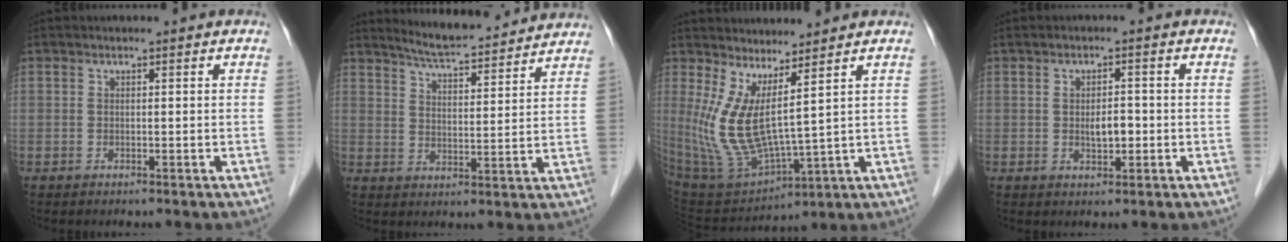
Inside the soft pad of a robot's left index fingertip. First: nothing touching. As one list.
[{"total": 12.3, "force": [11.7, 1.0, 3.9], "torque": [-0.067, 0.010, 0.166]}, {"total": 9.8, "force": [3.5, 1.6, 9.0], "torque": [-0.208, -0.028, 0.086]}, {"total": 3.1, "force": [-0.4, 1.2, 2.8], "torque": [-0.049, 0.001, -0.003]}]